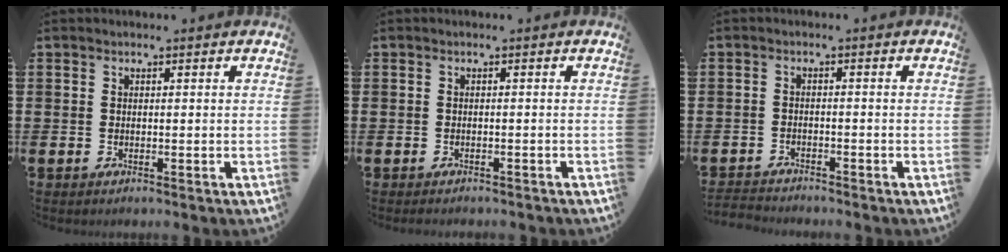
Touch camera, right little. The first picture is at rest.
{"total": 0.7, "force": [-0.7, 0.1, 0.0], "torque": [-0.003, -0.003, -0.013]}
{"total": 1.9, "force": [-1.8, 0.0, -0.2], "torque": [-0.002, 0.002, -0.041]}